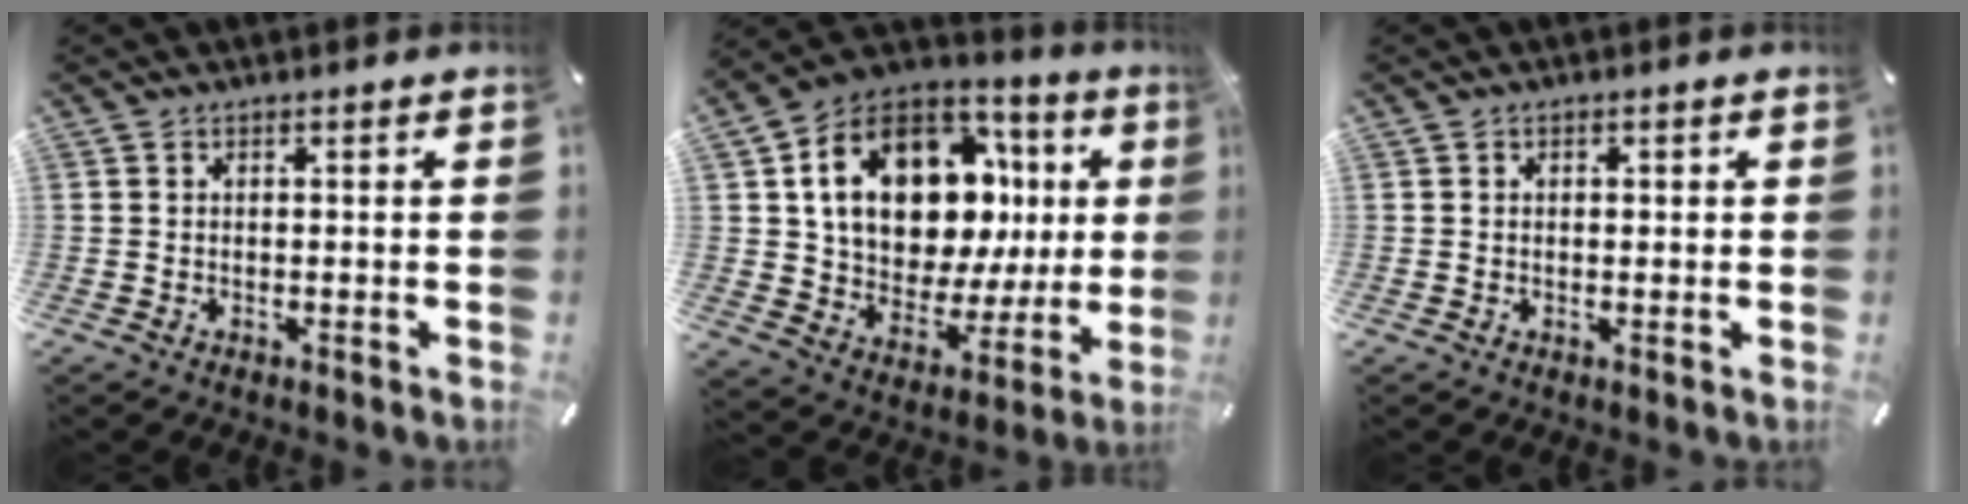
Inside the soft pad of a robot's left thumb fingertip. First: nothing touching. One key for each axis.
{"total": 19.8, "fx": 7.7, "fy": 12.6, "fz": 13.1, "tx": -0.215, "ty": -0.045, "tz": 0.134}
{"total": 0.9, "fx": 0.1, "fy": 0.8, "fz": 0.5, "tx": -0.009, "ty": 0.005, "tz": 0.001}